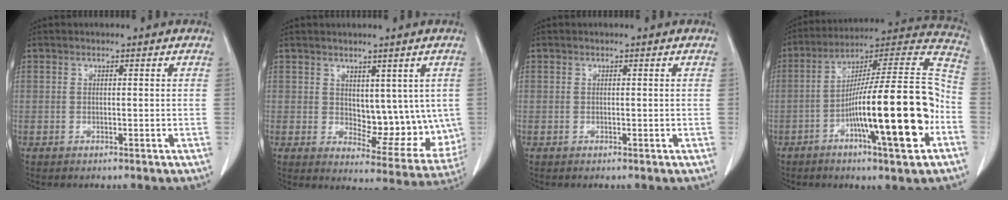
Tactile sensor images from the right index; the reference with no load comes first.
{"total": 10.1, "force": [1.7, 5.6, 8.2], "torque": [-0.091, -0.006, 0.040]}
{"total": 0.0}
{"total": 22.3, "force": [-7.0, 1.8, 21.0], "torque": [-0.302, 0.010, -0.110]}